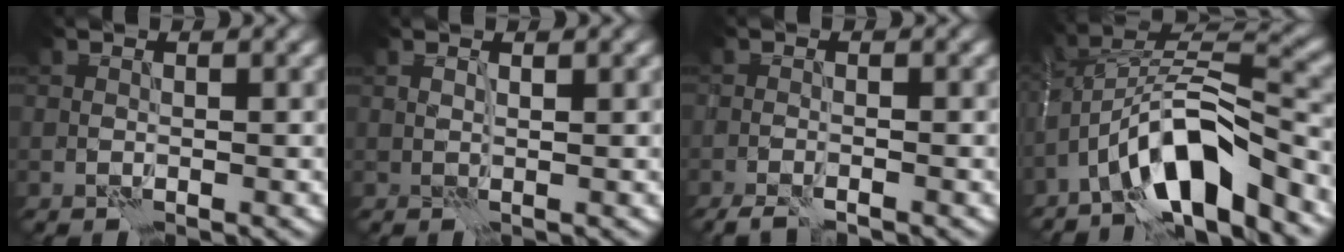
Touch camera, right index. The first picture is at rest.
{"total": 1.4, "force": [1.0, -0.8, -0.5], "torque": [0.005, -0.001, 0.021]}
{"total": 2.1, "force": [-1.9, 0.0, 1.0], "torque": [-0.023, 0.000, -0.031]}
{"total": 9.4, "force": [-5.6, 2.6, 7.1], "torque": [-0.119, 0.016, -0.106]}